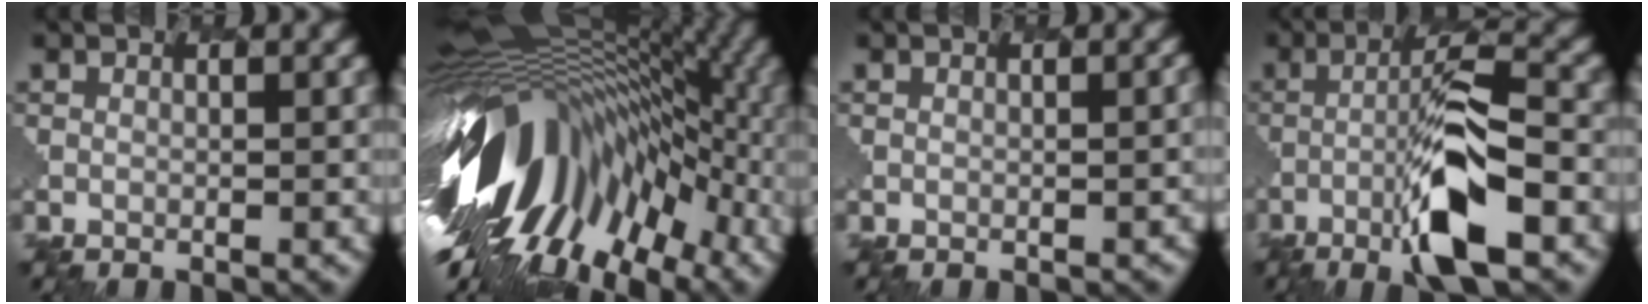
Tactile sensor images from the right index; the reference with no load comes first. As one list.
[{"total": 12.8, "force": [-3.0, 7.6, 9.8], "torque": [-0.193, 0.015, -0.076]}, {"total": 2.0, "force": [-0.3, 1.1, 1.6], "torque": [-0.006, 0.002, -0.002]}, {"total": 6.6, "force": [-4.0, 0.7, 5.1], "torque": [-0.125, 0.010, -0.088]}]